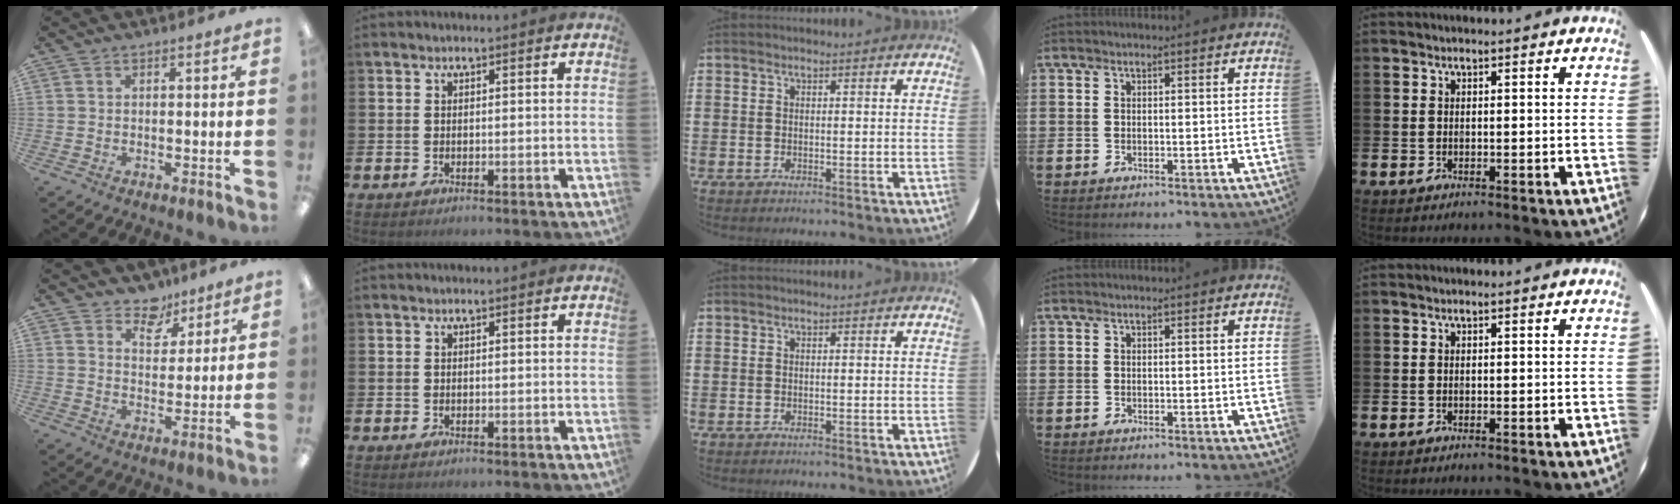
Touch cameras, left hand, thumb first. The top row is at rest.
{"thumb": {"total": 7.6, "force": [6.1, 4.3, 1.6], "torque": [-0.026, -0.037, 0.111]}}